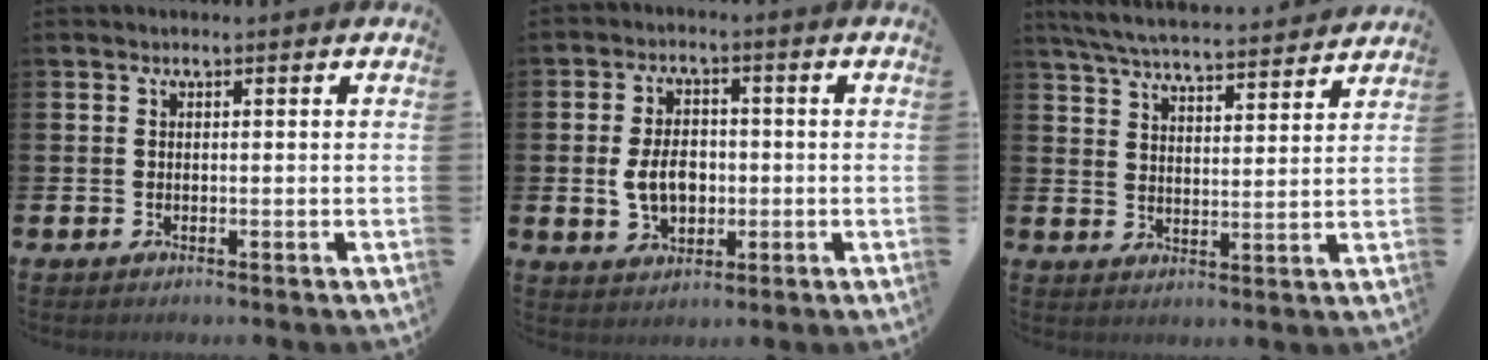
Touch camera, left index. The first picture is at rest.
{"total": 5.6, "force": [-0.5, 4.0, 4.0], "torque": [-0.074, 0.006, -0.015]}
{"total": 6.4, "force": [6.2, 0.6, 1.5], "torque": [-0.056, -0.039, 0.109]}